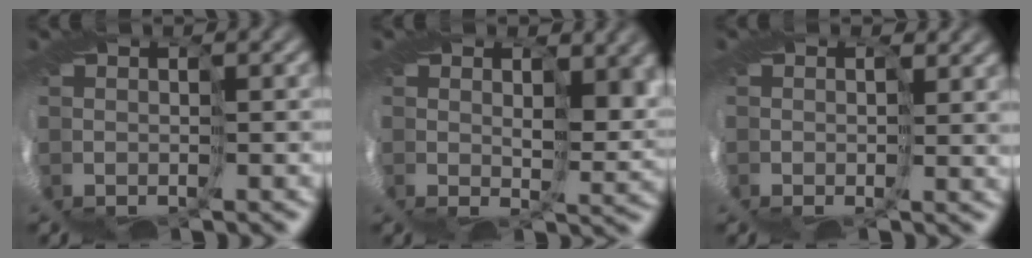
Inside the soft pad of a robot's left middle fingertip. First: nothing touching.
{"total": 6.2, "force": [2.5, 3.6, 4.4], "torque": [-0.082, -0.011, 0.055]}
{"total": 2.1, "force": [1.1, 1.0, 1.5], "torque": [-0.041, 0.005, 0.017]}